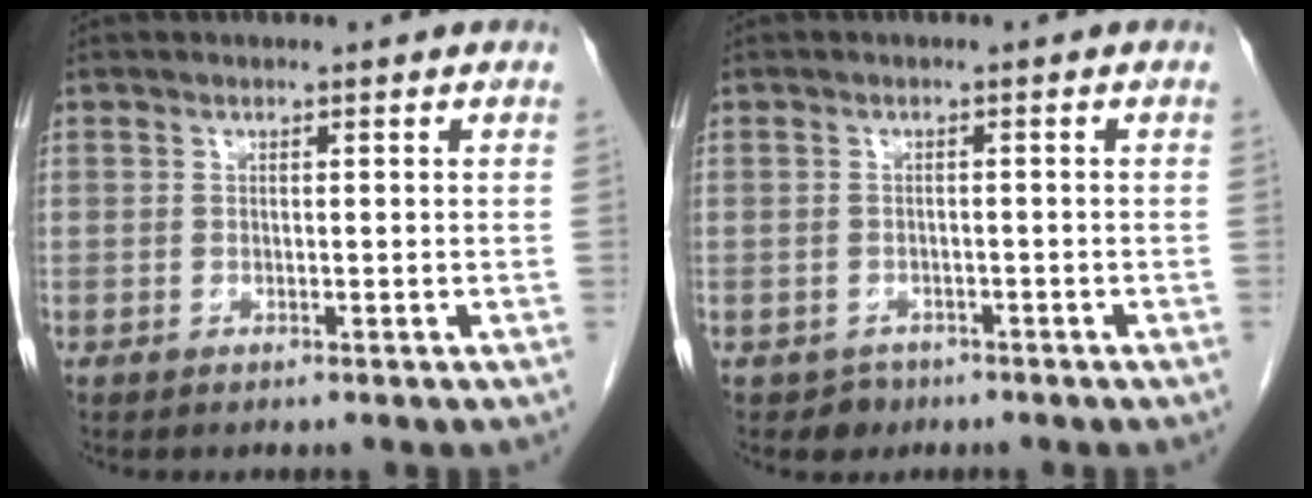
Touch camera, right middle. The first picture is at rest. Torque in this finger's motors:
{"motor_torque": [0.47, -0.16, -0.05, -0.01]}